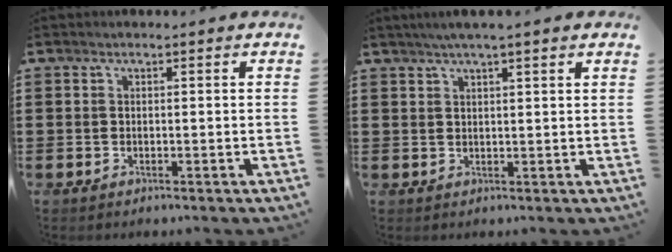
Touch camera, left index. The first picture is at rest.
{"total": 2.6, "force": [2.1, -0.2, 1.5], "torque": [-0.035, 0.003, 0.037]}